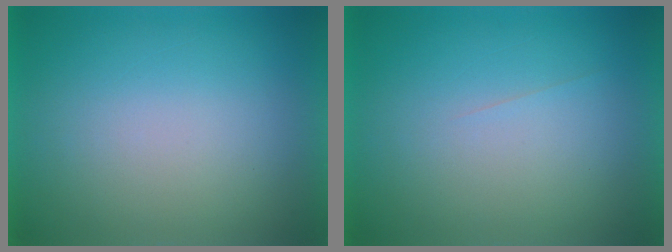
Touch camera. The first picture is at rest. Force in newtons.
{"total": 1.5}